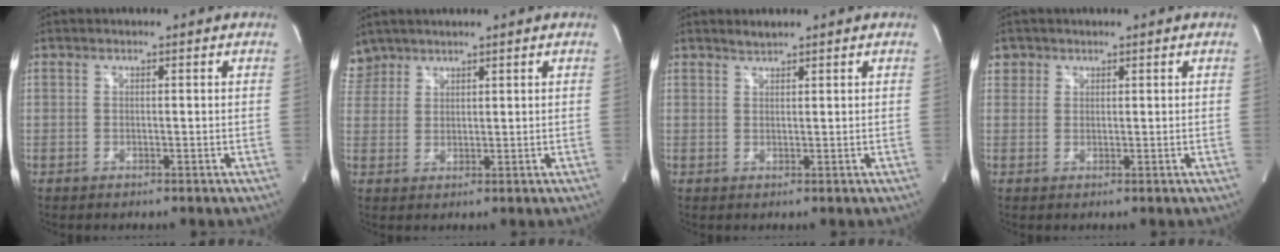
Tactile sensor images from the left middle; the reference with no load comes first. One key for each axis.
{"total": 3.9, "fx": 3.3, "fy": 2.0, "fz": -0.4, "tx": 0.010, "ty": 0.011, "tz": 0.070}
{"total": 1.1, "fx": 1.1, "fy": 0.0, "fz": 0.2, "tx": -0.007, "ty": 0.003, "tz": 0.024}
{"total": 1.8, "fx": 1.0, "fy": 1.4, "fz": -0.1, "tx": 0.017, "ty": 0.004, "tz": 0.013}